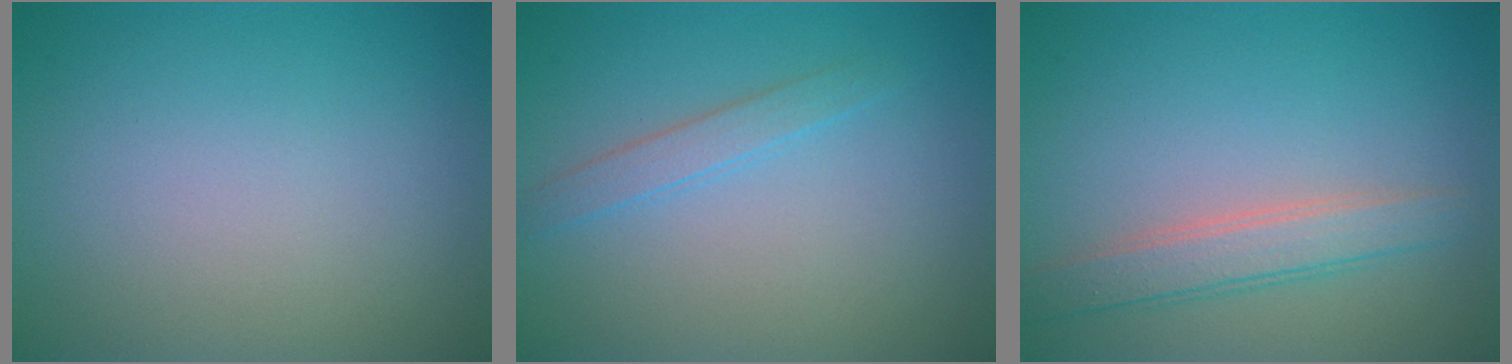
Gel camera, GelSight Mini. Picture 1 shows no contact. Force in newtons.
{"total": 1.5, "press": 1.5, "slide": 0.1}
{"total": 3.0, "press": 3.0, "slide": 0.2}